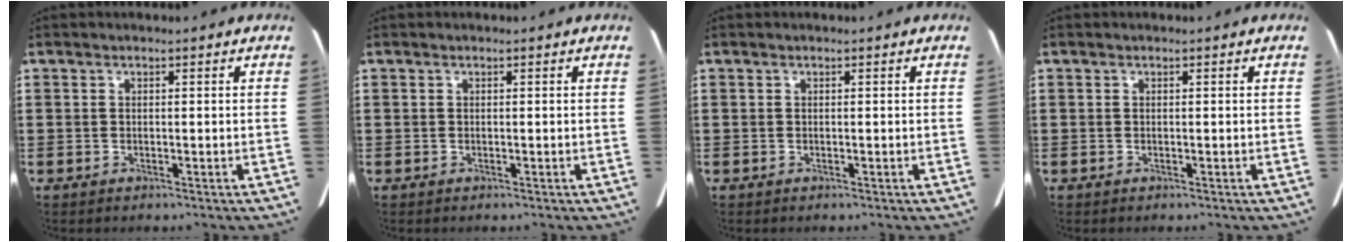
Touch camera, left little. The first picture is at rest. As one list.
[{"total": 0.0}, {"total": 0.0}, {"total": 0.0}]